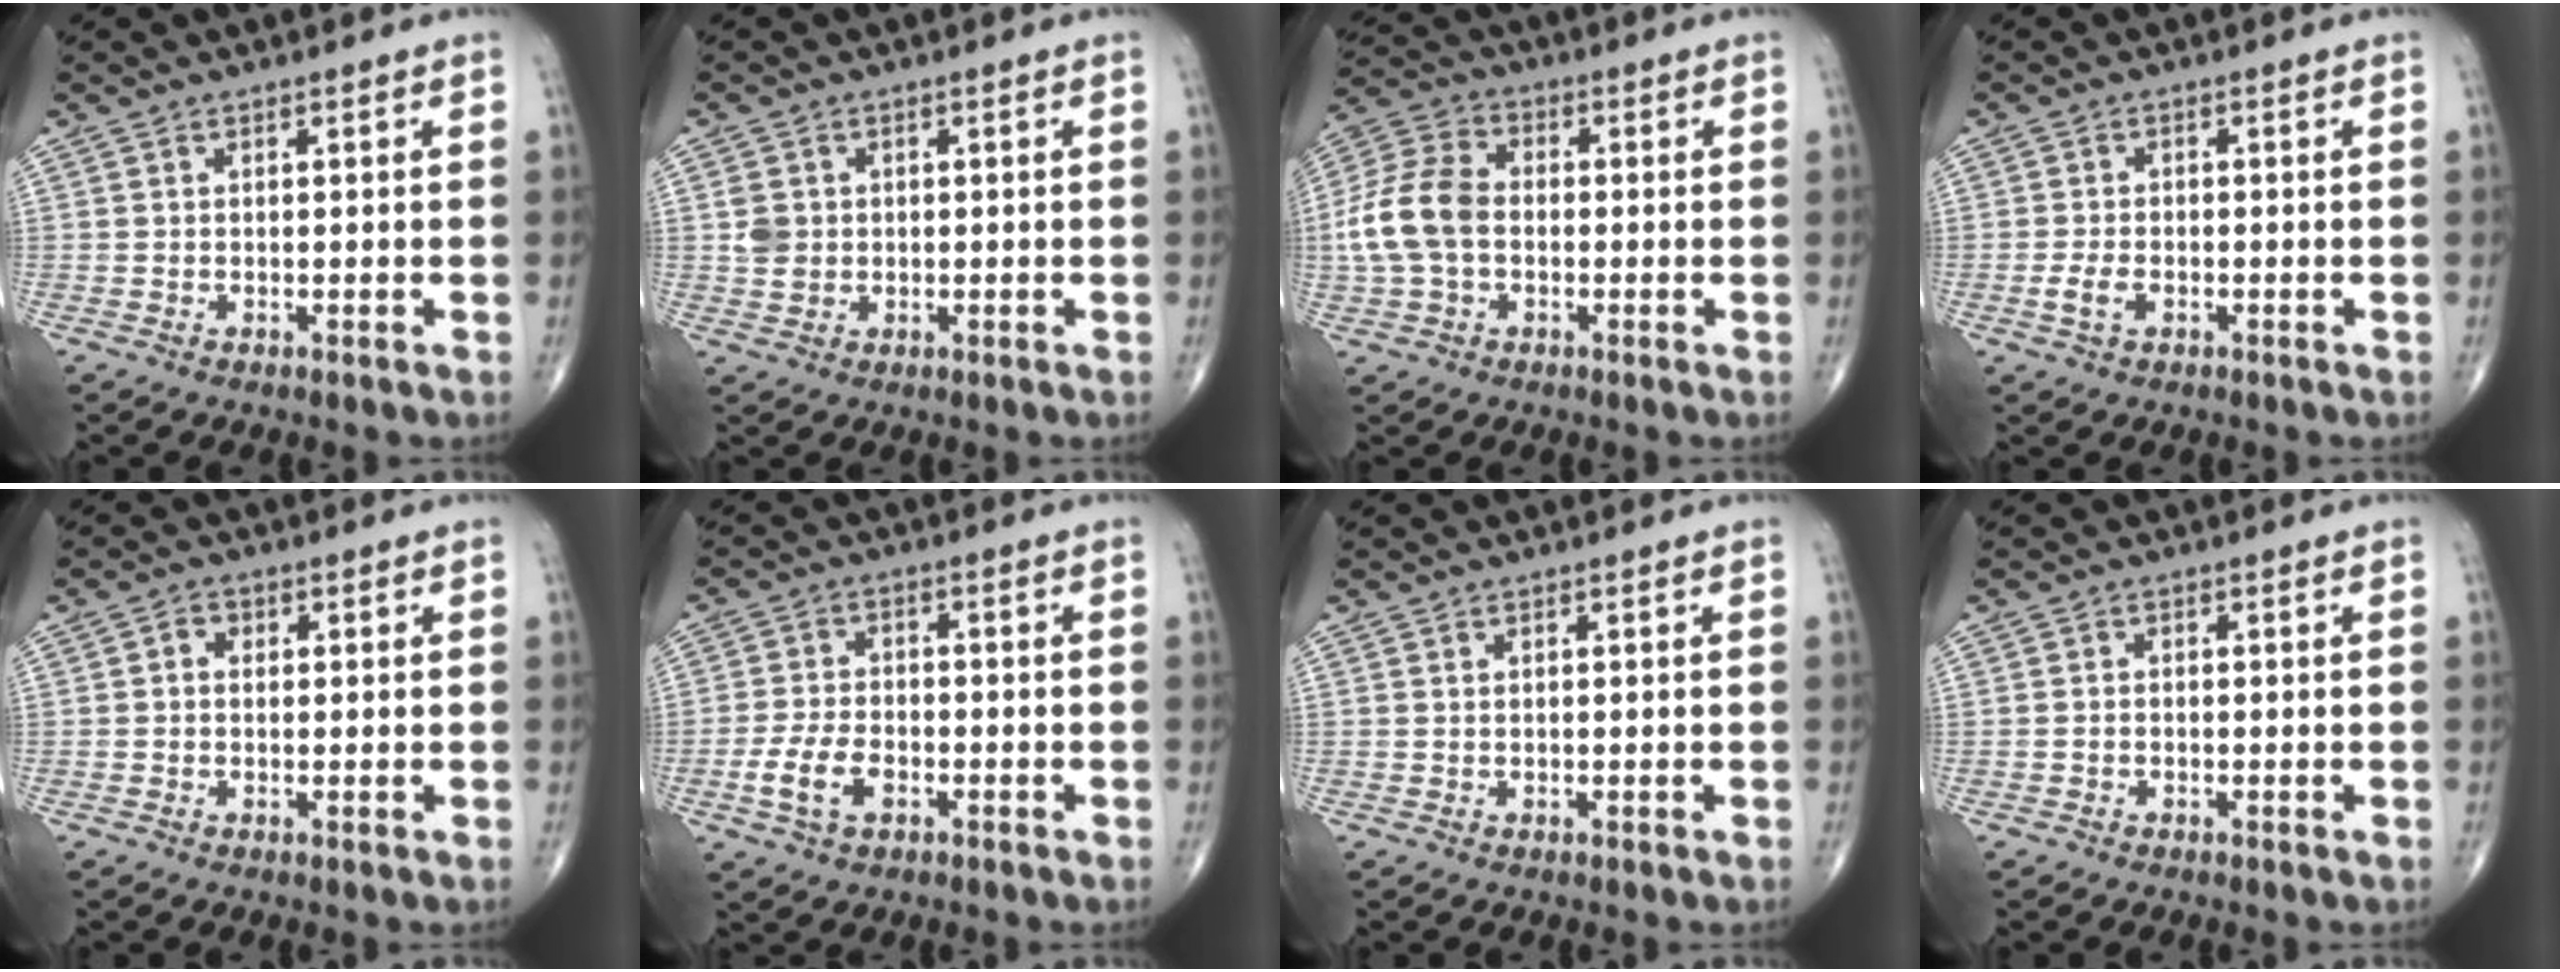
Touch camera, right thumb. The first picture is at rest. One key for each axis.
{"total": 3.3, "fx": 0.4, "fy": 2.9, "fz": 1.5, "tx": -0.017, "ty": 0.001, "tz": 0.012}
{"total": 11.6, "fx": -0.9, "fy": 8.0, "fz": 8.3, "tx": -0.173, "ty": 0.030, "tz": -0.026}
{"total": 2.8, "fx": -1.0, "fy": 1.6, "fz": 2.1, "tx": -0.047, "ty": 0.005, "tz": -0.019}
{"total": 1.9, "fx": 0.2, "fy": 1.6, "fz": 1.0, "tx": -0.009, "ty": 0.009, "tz": 0.000}
{"total": 6.5, "fx": -2.5, "fy": 3.8, "fz": 4.7, "tx": -0.098, "ty": 0.011, "tz": -0.049}
{"total": 0.0}
{"total": 0.6, "fx": -0.3, "fy": 0.4, "fz": 0.3, "tx": -0.004, "ty": 0.002, "tz": -0.008}